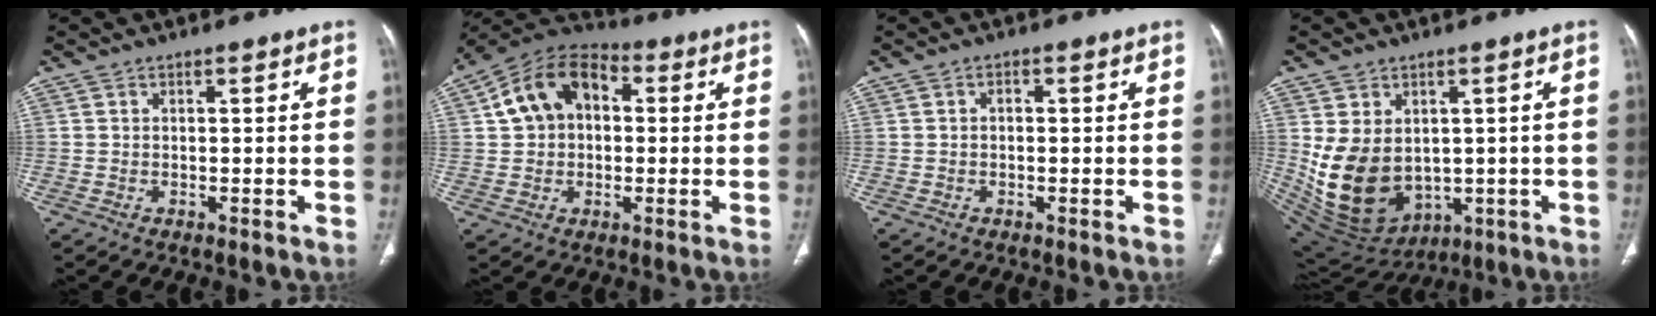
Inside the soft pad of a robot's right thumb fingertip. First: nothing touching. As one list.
[{"total": 10.7, "force": [1.9, 8.2, 6.6], "torque": [-0.095, 0.021, 0.021]}, {"total": 1.0, "force": [-0.1, 0.7, 0.7], "torque": [-0.009, 0.004, -0.003]}, {"total": 15.5, "force": [0.1, 11.8, 10.1], "torque": [-0.165, -0.015, 0.047]}]